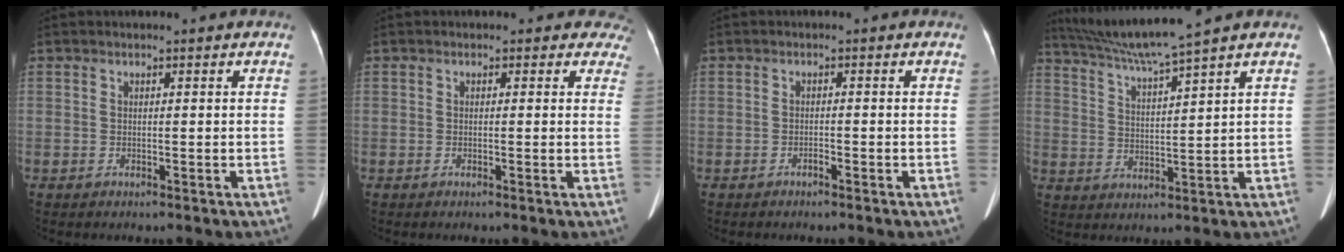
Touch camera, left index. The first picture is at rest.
{"total": 3.2, "force": [2.5, 2.1, -0.1], "torque": [0.031, -0.013, -0.006]}
{"total": 0.6, "force": [-0.6, 0.1, 0.3], "torque": [-0.006, 0.001, -0.011]}
{"total": 8.7, "force": [7.4, -2.3, 3.9], "torque": [-0.074, -0.003, 0.139]}